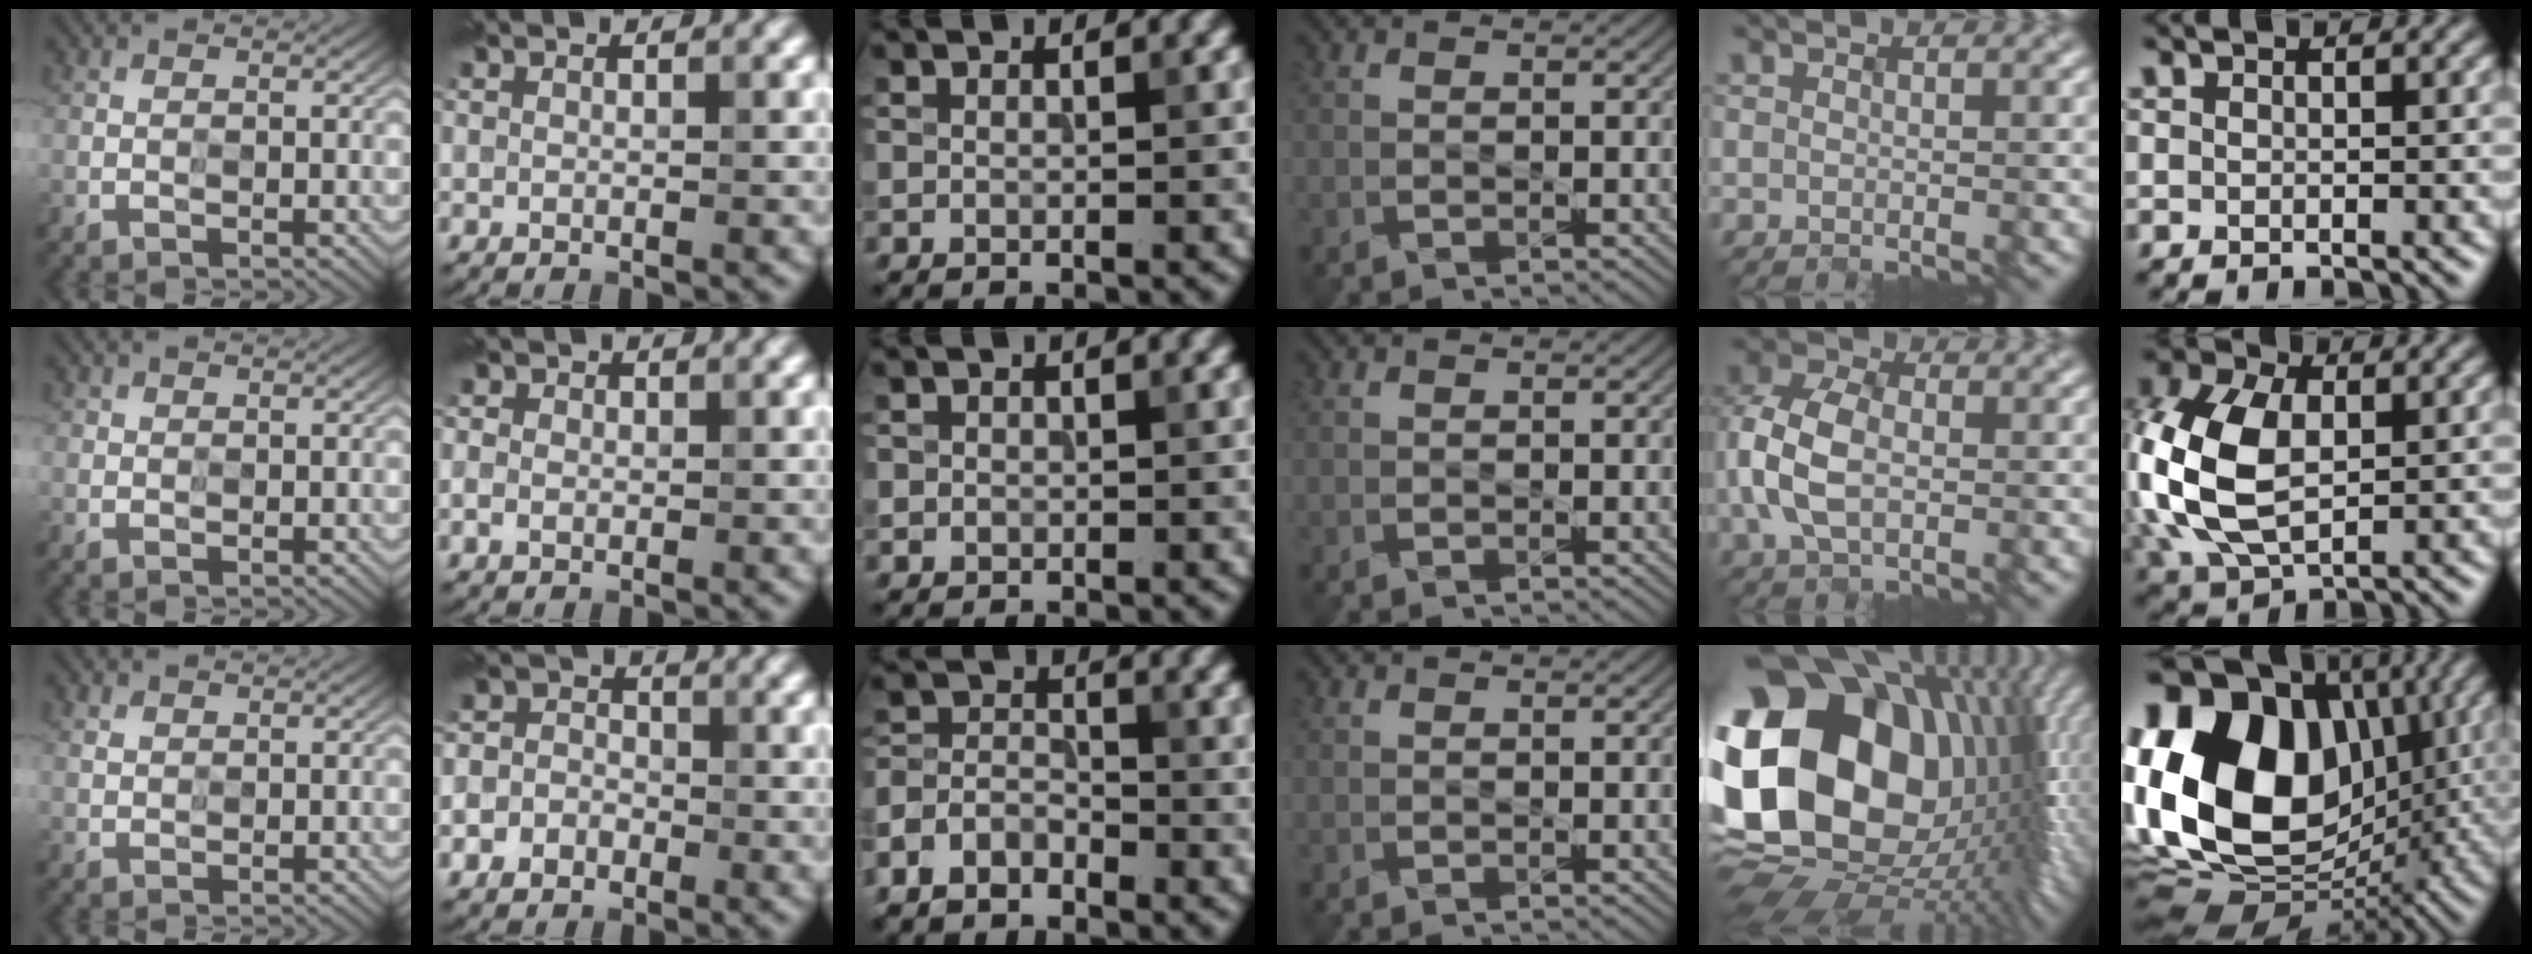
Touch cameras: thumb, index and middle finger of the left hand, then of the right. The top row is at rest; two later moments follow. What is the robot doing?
{"motion": "wipe", "object": "paper plate"}